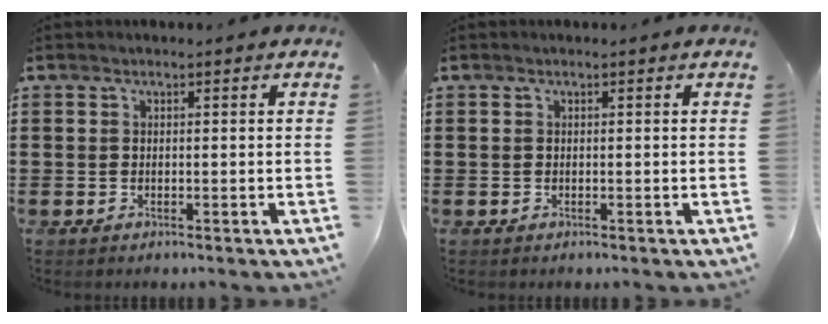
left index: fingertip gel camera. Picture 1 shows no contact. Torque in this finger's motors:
{"motor_torque": [0.00, 0.00, -0.01, 0.01]}